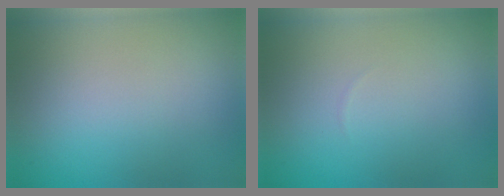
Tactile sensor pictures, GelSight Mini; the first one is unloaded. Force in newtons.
{"total": 0.0}